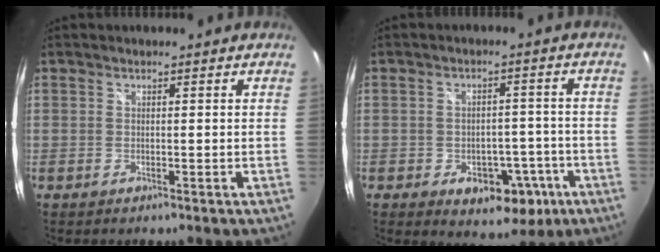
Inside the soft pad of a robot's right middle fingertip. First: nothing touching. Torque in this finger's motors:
{"motor_torque": [0.53, -0.28, 0.11, 0.05]}